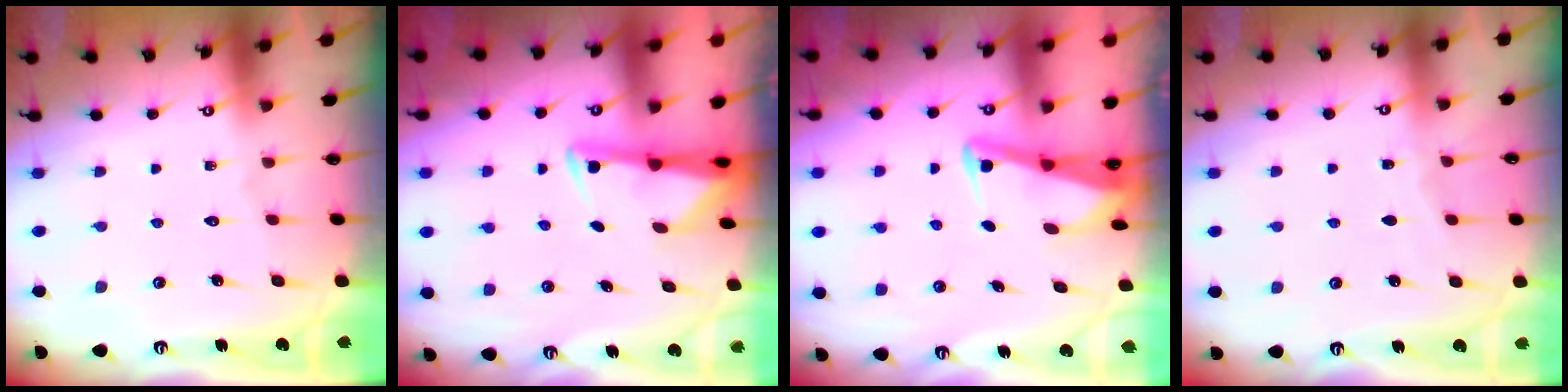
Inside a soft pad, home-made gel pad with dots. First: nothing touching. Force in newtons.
{"total": 2.9, "press": 2.9, "slide": 0.6}
{"total": 2.9, "press": 2.9, "slide": 0.3}
{"total": 2.6, "press": 2.6, "slide": 0.4}